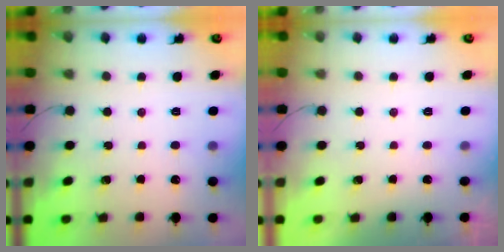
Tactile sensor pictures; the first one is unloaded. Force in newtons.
{"total": 0.0}